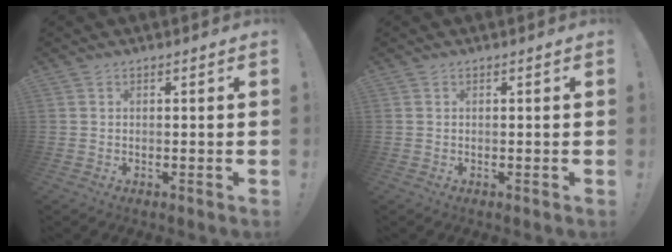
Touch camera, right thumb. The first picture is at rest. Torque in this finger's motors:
{"motor_torque": [0.00, 0.00, -0.06, 0.06, 0.00]}